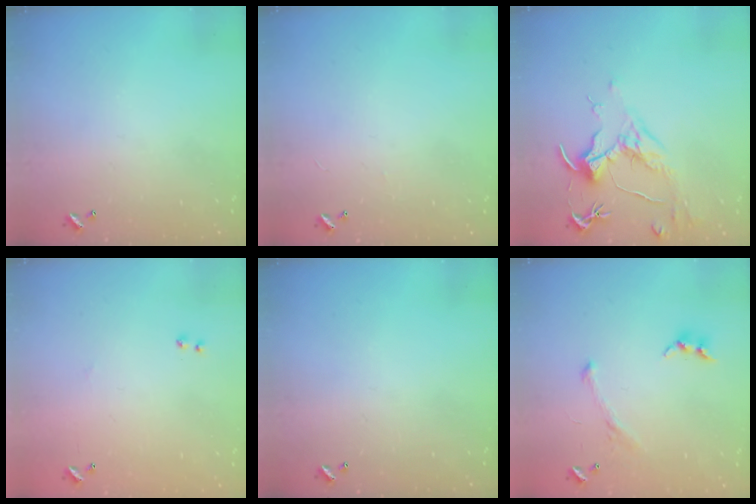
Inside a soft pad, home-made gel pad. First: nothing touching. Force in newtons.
{"total": 2.1, "press": 2.0, "slide": 0.3}
{"total": 1.6, "press": 1.4, "slide": 0.8}
{"total": 8.3, "press": 8.3, "slide": 0.5}
{"total": 0.0}
{"total": 2.8, "press": 2.7, "slide": 0.9}